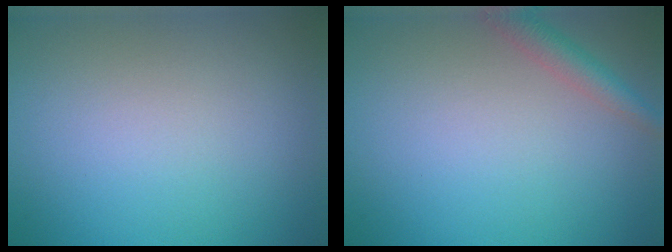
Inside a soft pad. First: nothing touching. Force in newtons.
{"total": 2.4, "press": 2.4, "slide": 0.1}